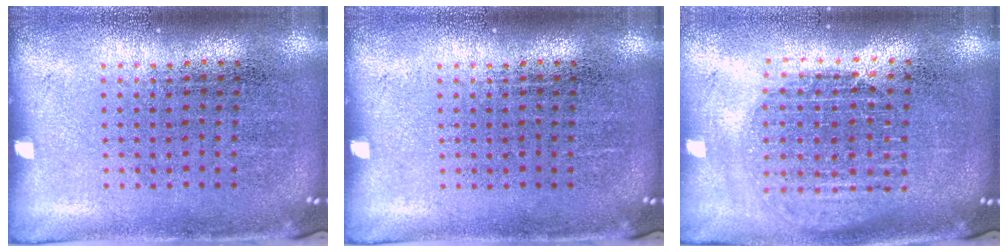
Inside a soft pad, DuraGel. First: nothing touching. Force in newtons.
{"total": 0.0}
{"total": 1.7, "press": 1.5, "slide": 0.8}